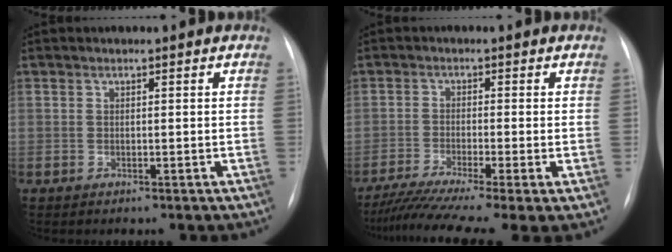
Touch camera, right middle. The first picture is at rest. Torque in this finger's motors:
{"motor_torque": [1.09, -1.05, 0.17, 0.08]}